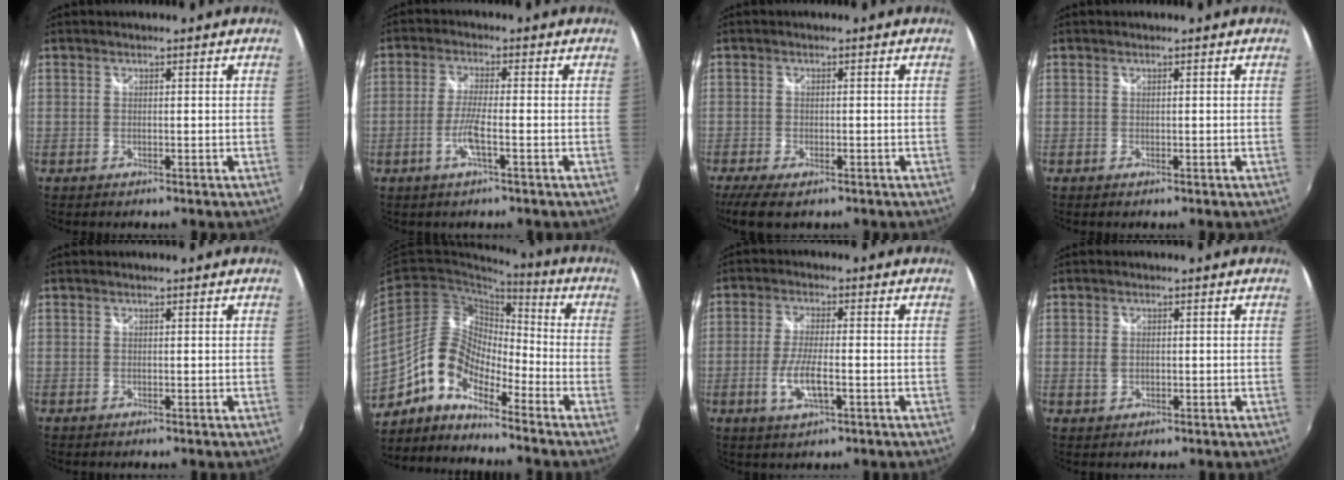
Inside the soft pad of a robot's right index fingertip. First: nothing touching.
{"total": 4.8, "force": [-2.0, 0.0, 4.4], "torque": [-0.095, -0.005, -0.040]}
{"total": 6.8, "force": [-4.6, 2.5, 4.2], "torque": [-0.102, -0.029, -0.081]}
{"total": 0.0}
{"total": 0.0}
{"total": 10.2, "force": [-7.1, 4.7, 5.6], "torque": [-0.108, 0.027, -0.150]}
{"total": 6.8, "force": [-2.2, 1.7, 6.2], "torque": [-0.129, -0.009, -0.042]}
{"total": 2.3, "force": [-0.1, 1.7, 1.5], "torque": [-0.029, -0.002, -0.002]}